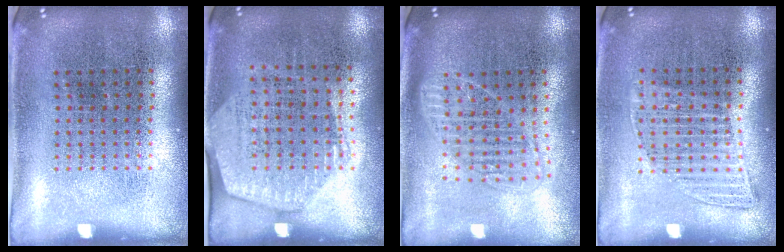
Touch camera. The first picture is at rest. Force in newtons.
{"total": 1.5, "press": 1.4, "slide": 0.7}
{"total": 1.7, "press": 1.5, "slide": 0.8}
{"total": 1.2, "press": 1.0, "slide": 0.6}